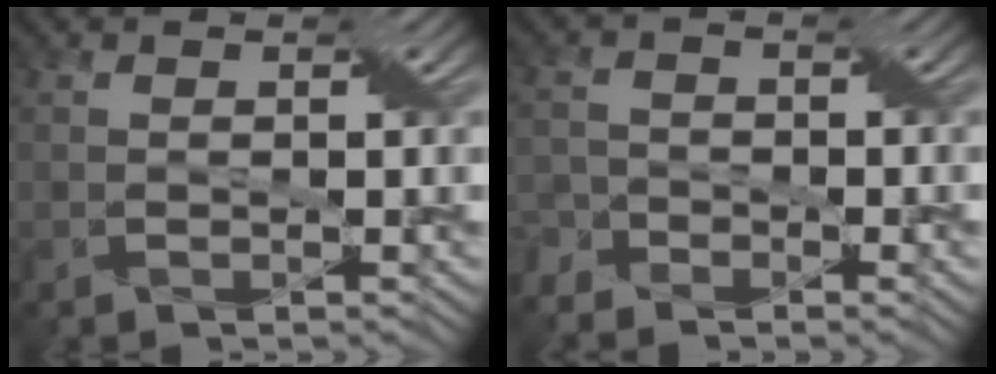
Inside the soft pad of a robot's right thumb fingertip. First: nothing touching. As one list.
[{"total": 4.0, "force": [-3.1, 1.9, 1.6], "torque": [-0.036, -0.007, -0.067]}]